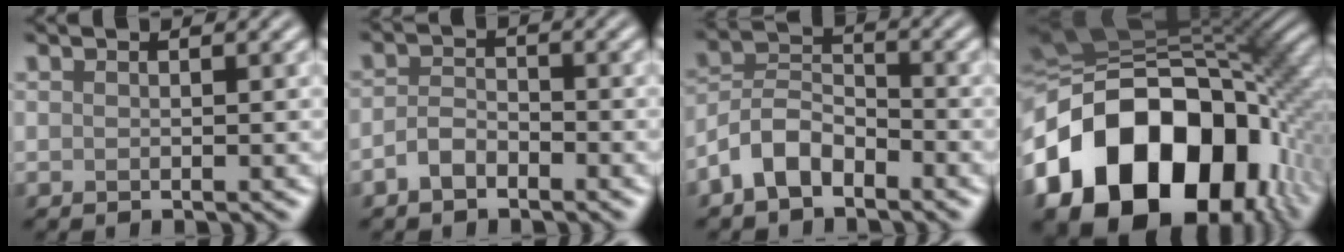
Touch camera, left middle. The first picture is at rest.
{"total": 2.3, "force": [-1.3, 1.3, 1.3], "torque": [-0.026, 0.005, -0.031]}
{"total": 4.7, "force": [-2.9, 2.6, 2.6], "torque": [-0.049, 0.010, -0.066]}
{"total": 19.9, "force": [-4.9, 13.9, 13.4], "torque": [-0.272, -0.014, -0.082]}